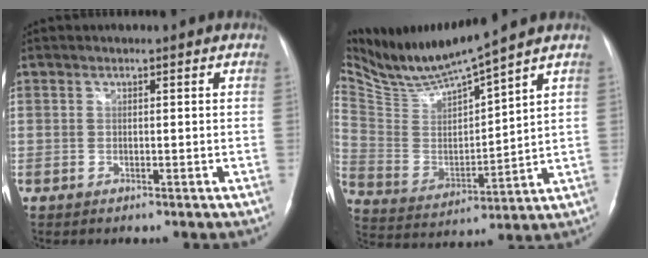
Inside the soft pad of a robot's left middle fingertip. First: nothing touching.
{"total": 11.6, "force": [10.9, -1.3, 3.9], "torque": [-0.088, -0.012, 0.222]}